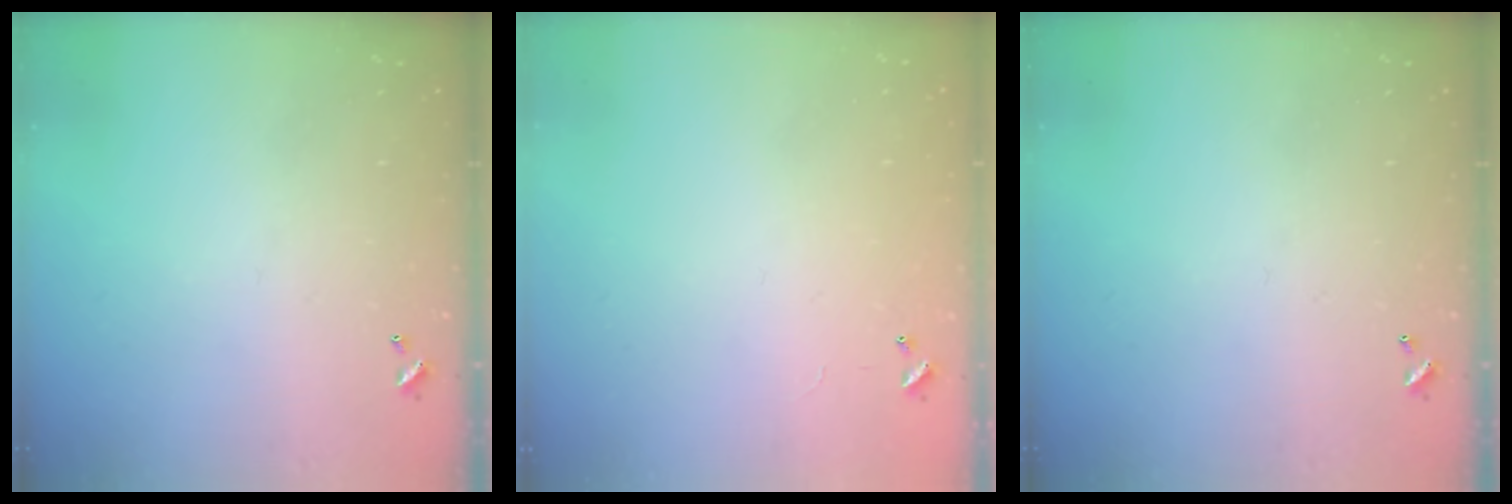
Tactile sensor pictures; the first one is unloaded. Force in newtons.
{"total": 9.3, "press": 9.3, "slide": 0.3}
{"total": 0.0}